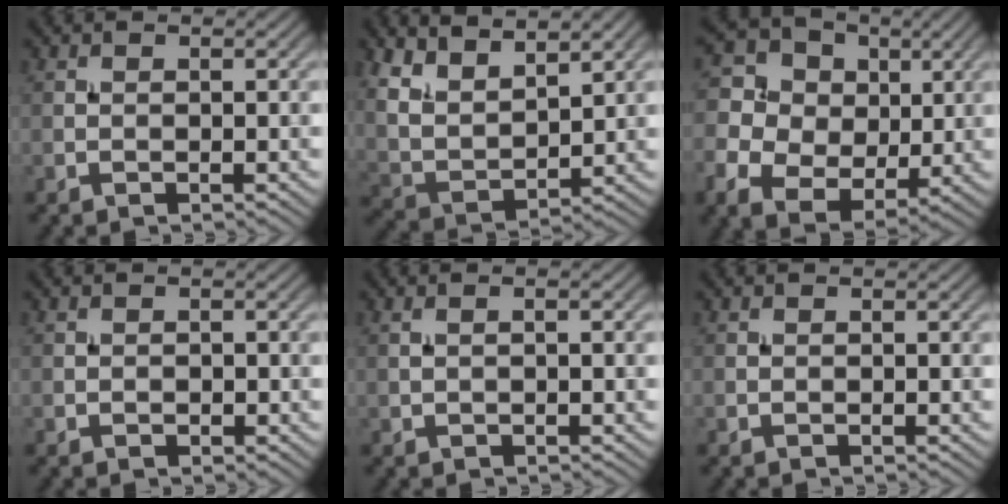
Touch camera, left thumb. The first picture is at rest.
{"total": 9.3, "force": [6.3, 3.5, 5.9], "torque": [-0.134, 0.000, 0.115]}
{"total": 10.5, "force": [1.5, 8.8, 5.5], "torque": [-0.172, 0.014, 0.023]}
{"total": 0.6, "force": [-0.2, 0.4, 0.3], "torque": [-0.001, -0.001, -0.003]}
{"total": 1.4, "force": [0.3, 0.2, 1.3], "torque": [-0.020, -0.006, 0.002]}
{"total": 0.0}